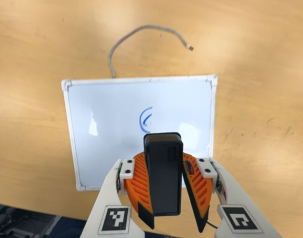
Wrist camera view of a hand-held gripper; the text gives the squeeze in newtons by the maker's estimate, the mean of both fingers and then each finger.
{"total": 9.9, "left": 10.1, "right": 9.6}